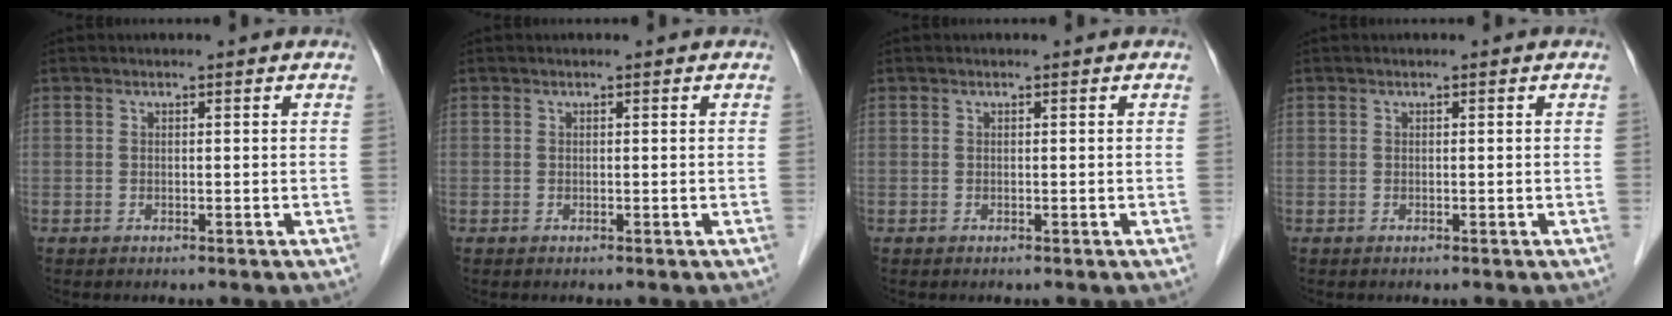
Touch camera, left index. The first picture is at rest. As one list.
[{"total": 0.0}, {"total": 0.0}, {"total": 0.0}]